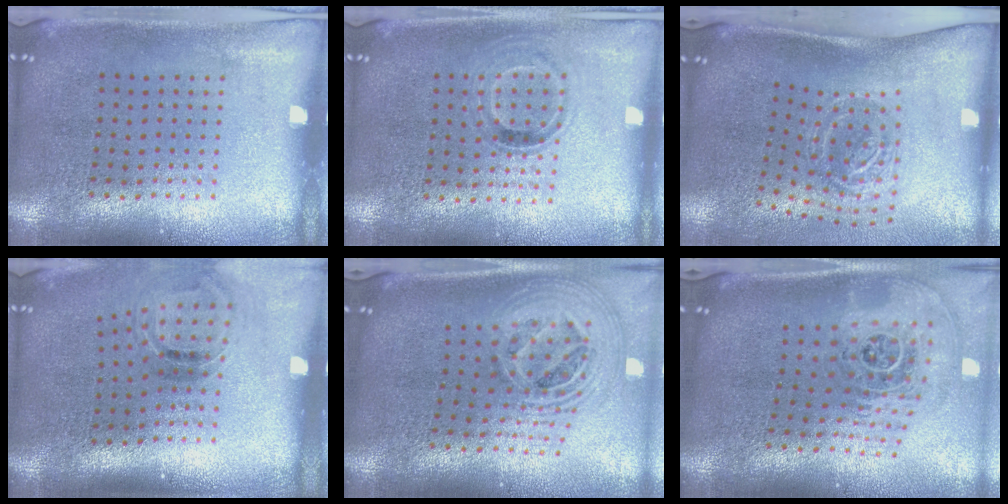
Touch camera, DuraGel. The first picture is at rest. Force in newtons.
{"total": 1.0, "press": 0.8, "slide": 0.5}
{"total": 2.0, "press": 1.2, "slide": 1.6}
{"total": 1.2, "press": 0.9, "slide": 0.8}
{"total": 2.7, "press": 1.9, "slide": 1.9}
{"total": 2.5, "press": 1.7, "slide": 1.8}